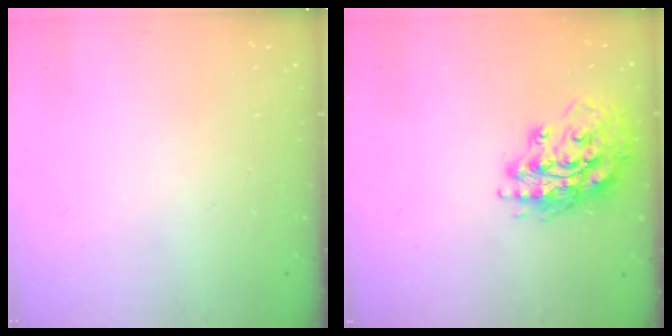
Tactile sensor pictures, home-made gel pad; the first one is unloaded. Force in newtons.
{"total": 16.7, "press": 16.5, "slide": 2.3}